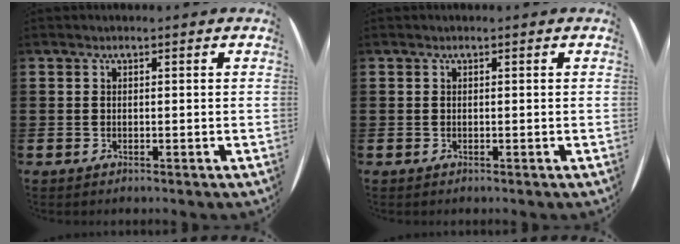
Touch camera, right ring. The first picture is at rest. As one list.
[{"total": 0.0}]